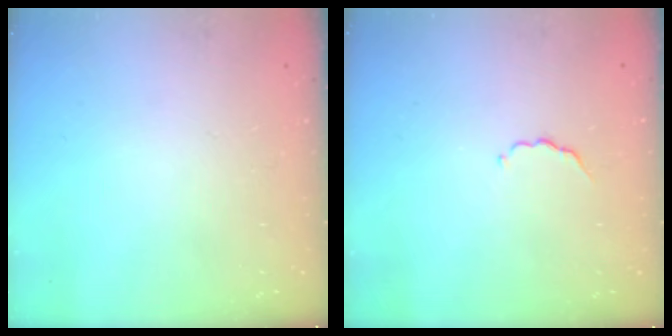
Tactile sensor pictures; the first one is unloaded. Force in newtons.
{"total": 2.8, "press": 2.7, "slide": 0.5}